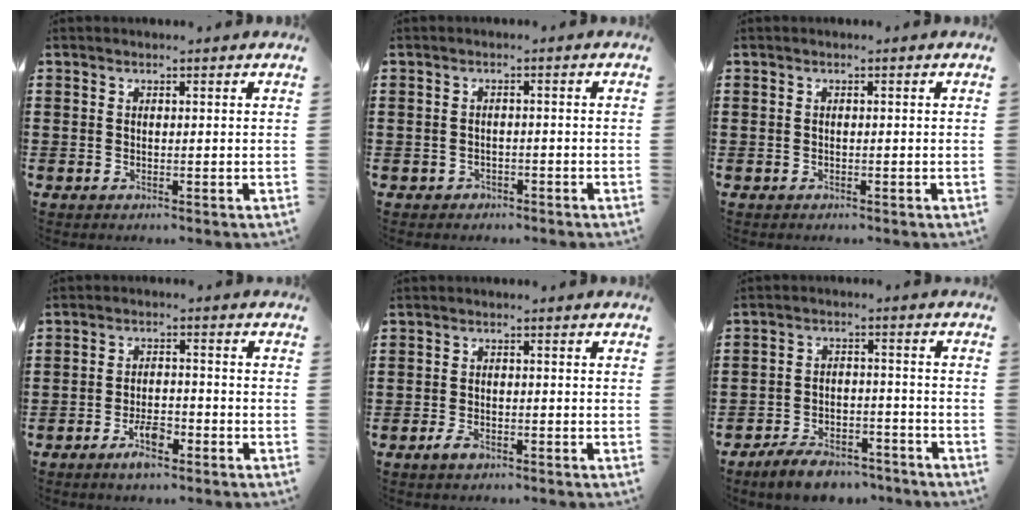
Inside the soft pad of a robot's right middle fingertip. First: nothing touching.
{"total": 0.9, "force": [-0.7, 0.5, -0.1], "torque": [-0.004, 0.000, -0.018]}
{"total": 0.0}
{"total": 4.7, "force": [-2.8, 1.6, 3.4], "torque": [-0.061, 0.008, -0.055]}
{"total": 1.9, "force": [-1.2, 0.8, 1.2], "torque": [-0.030, -0.002, -0.023]}
{"total": 5.6, "force": [-5.2, 1.2, 1.7], "torque": [-0.037, 0.006, -0.101]}